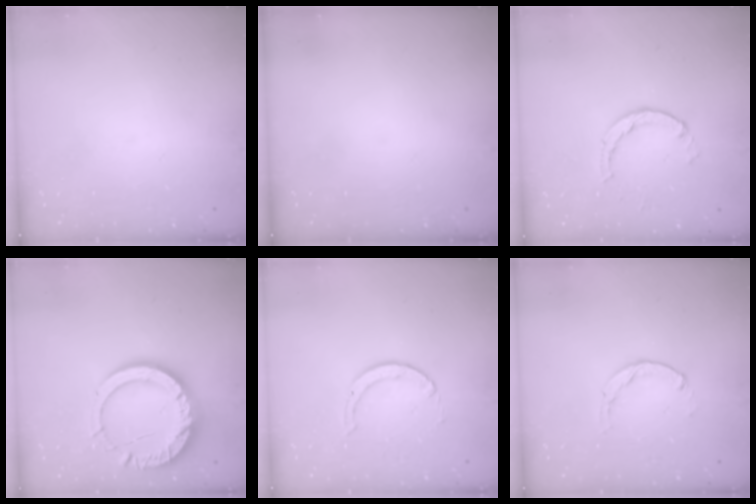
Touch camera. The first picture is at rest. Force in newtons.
{"total": 0.0}
{"total": 1.4, "press": 1.4, "slide": 0.2}
{"total": 14.0, "press": 13.9, "slide": 1.4}
{"total": 2.0, "press": 2.0, "slide": 0.2}
{"total": 1.1, "press": 1.1, "slide": 0.2}